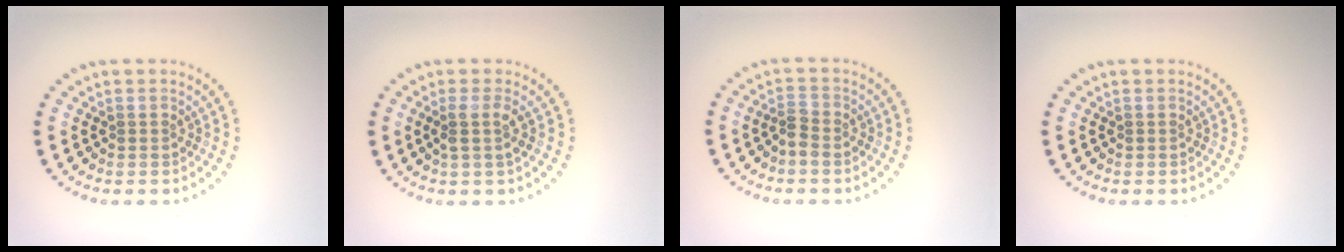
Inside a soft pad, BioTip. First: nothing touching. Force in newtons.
{"total": 1.7, "press": 1.3, "slide": 1.0}
{"total": 1.4, "press": 1.2, "slide": 0.7}
{"total": 0.0}